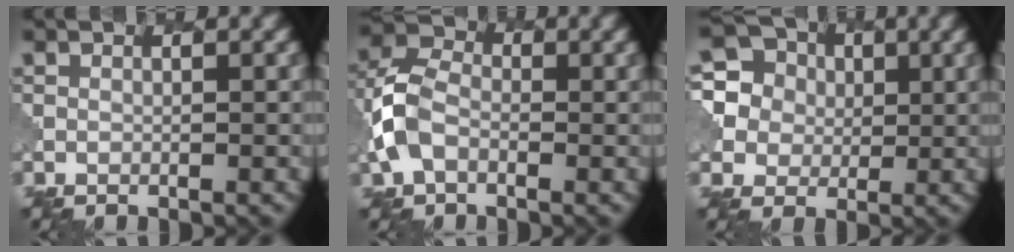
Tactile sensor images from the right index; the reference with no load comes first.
{"total": 4.7, "force": [-1.1, 3.4, 3.0], "torque": [-0.075, 0.008, -0.032]}
{"total": 8.0, "force": [2.5, 7.1, 2.6], "torque": [-0.077, 0.033, 0.038]}